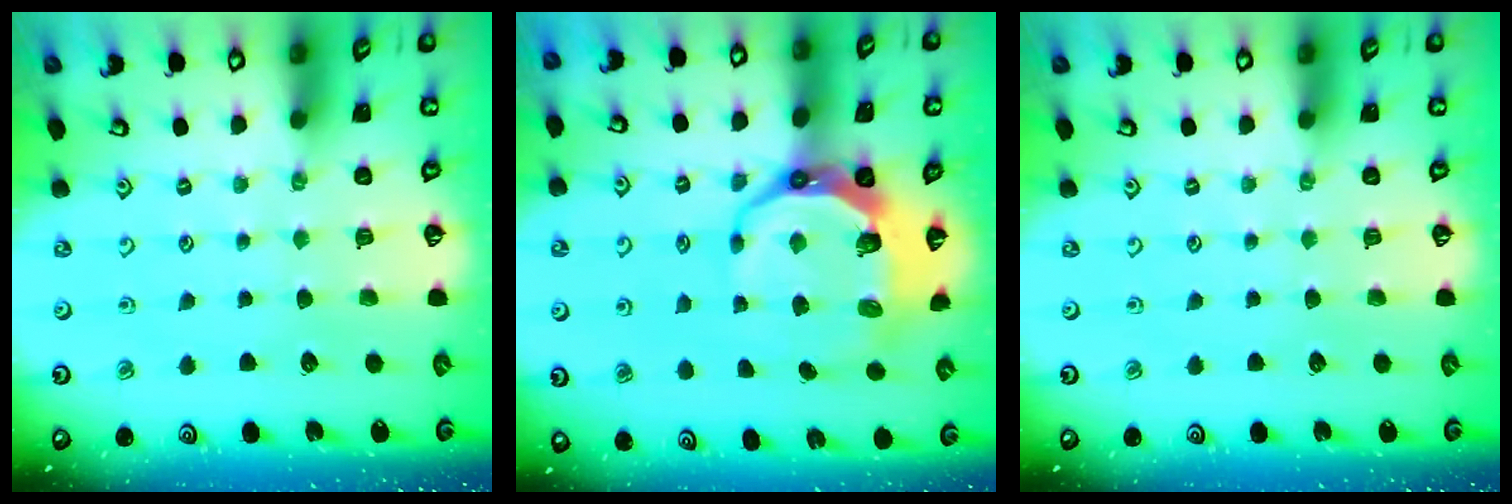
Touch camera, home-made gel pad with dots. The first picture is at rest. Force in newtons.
{"total": 11.3, "press": 10.3, "slide": 4.5}
{"total": 0.0}